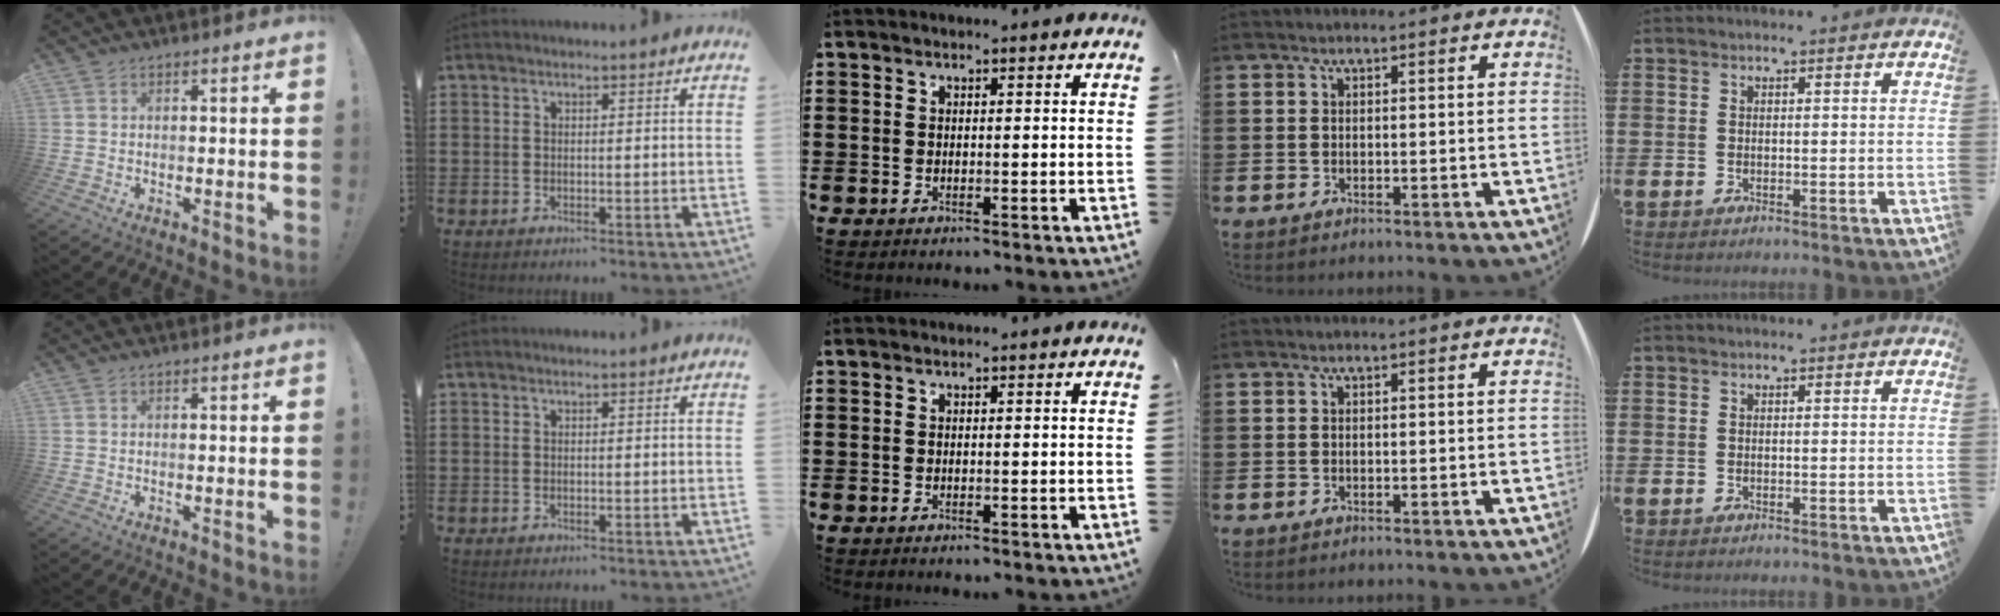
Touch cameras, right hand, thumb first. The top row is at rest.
{}